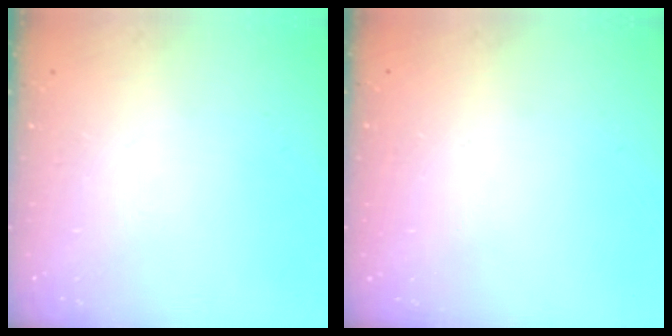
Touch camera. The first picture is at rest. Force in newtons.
{"total": 0.0}